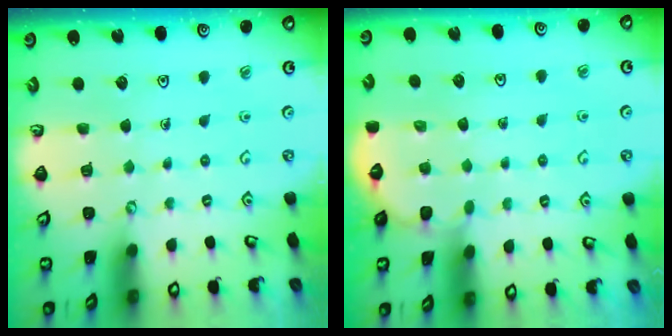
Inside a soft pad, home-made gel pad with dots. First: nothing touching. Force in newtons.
{"total": 3.2, "press": 3.2, "slide": 0.2}